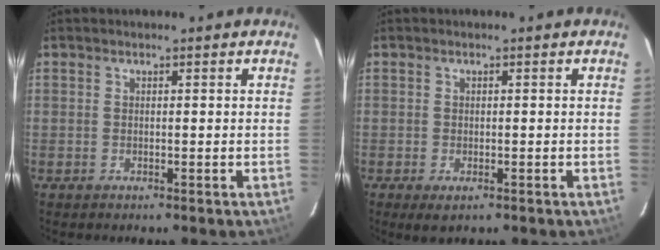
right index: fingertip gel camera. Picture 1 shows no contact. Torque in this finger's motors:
{"motor_torque": [0.24, -0.09, 0.06, 0.00]}